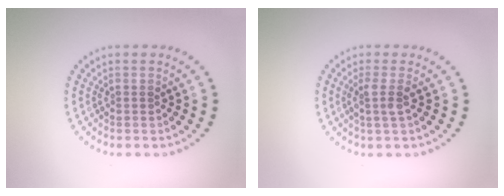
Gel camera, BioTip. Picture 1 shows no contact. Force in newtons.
{"total": 1.7, "press": 1.3, "slide": 1.1}